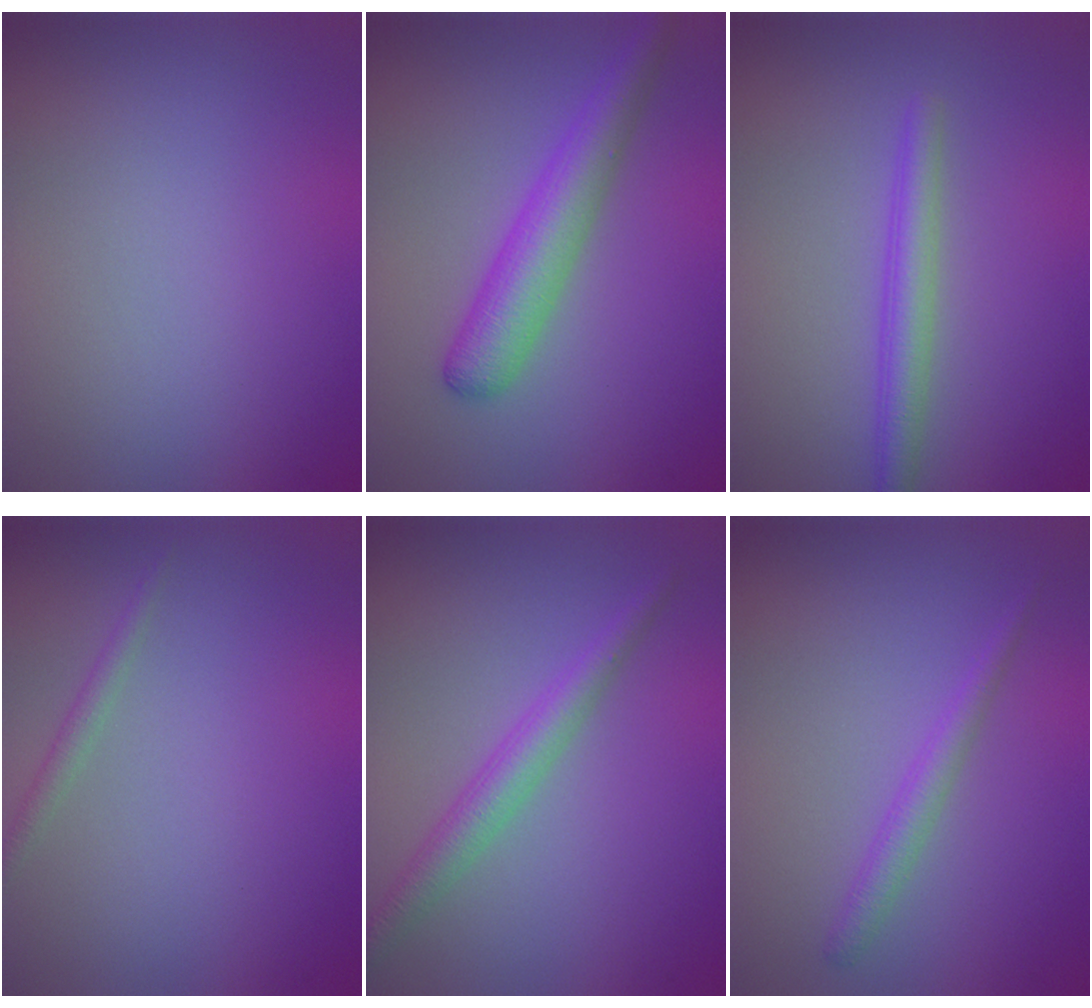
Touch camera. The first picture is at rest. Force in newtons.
{"total": 4.4, "press": 4.4, "slide": 0.1}
{"total": 2.6, "press": 2.6, "slide": 0.2}
{"total": 1.1, "press": 1.1, "slide": 0.0}
{"total": 2.9, "press": 2.9, "slide": 0.1}
{"total": 1.7, "press": 1.7, "slide": 0.2}